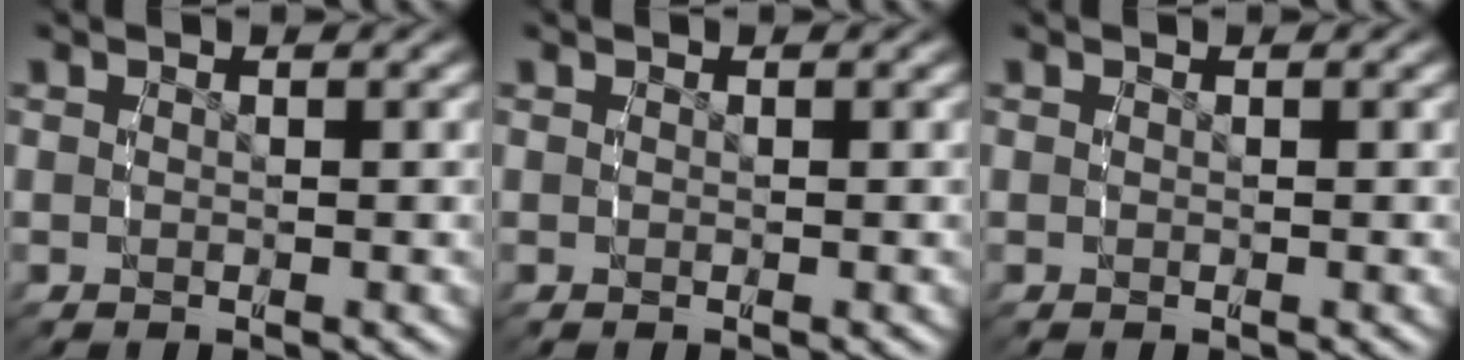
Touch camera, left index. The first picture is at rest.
{"total": 0.0}
{"total": 0.0}